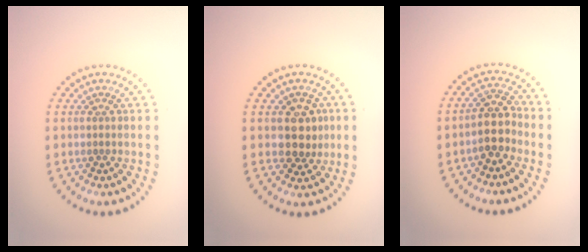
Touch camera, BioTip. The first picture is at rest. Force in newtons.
{"total": 2.9, "press": 2.7, "slide": 1.0}
{"total": 2.9, "press": 2.5, "slide": 1.5}